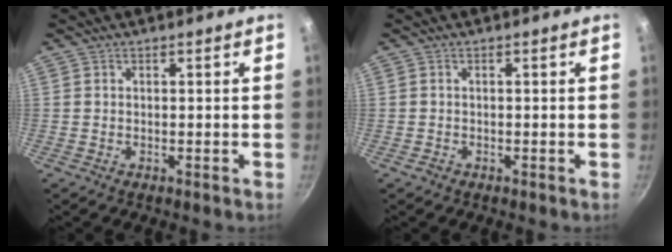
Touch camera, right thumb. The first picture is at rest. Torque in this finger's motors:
{"motor_torque": [-0.16, 0.00, -0.29, -0.05, 0.01]}